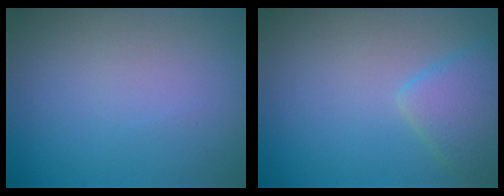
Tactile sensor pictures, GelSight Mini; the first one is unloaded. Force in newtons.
{"total": 3.9, "press": 3.9, "slide": 0.2}